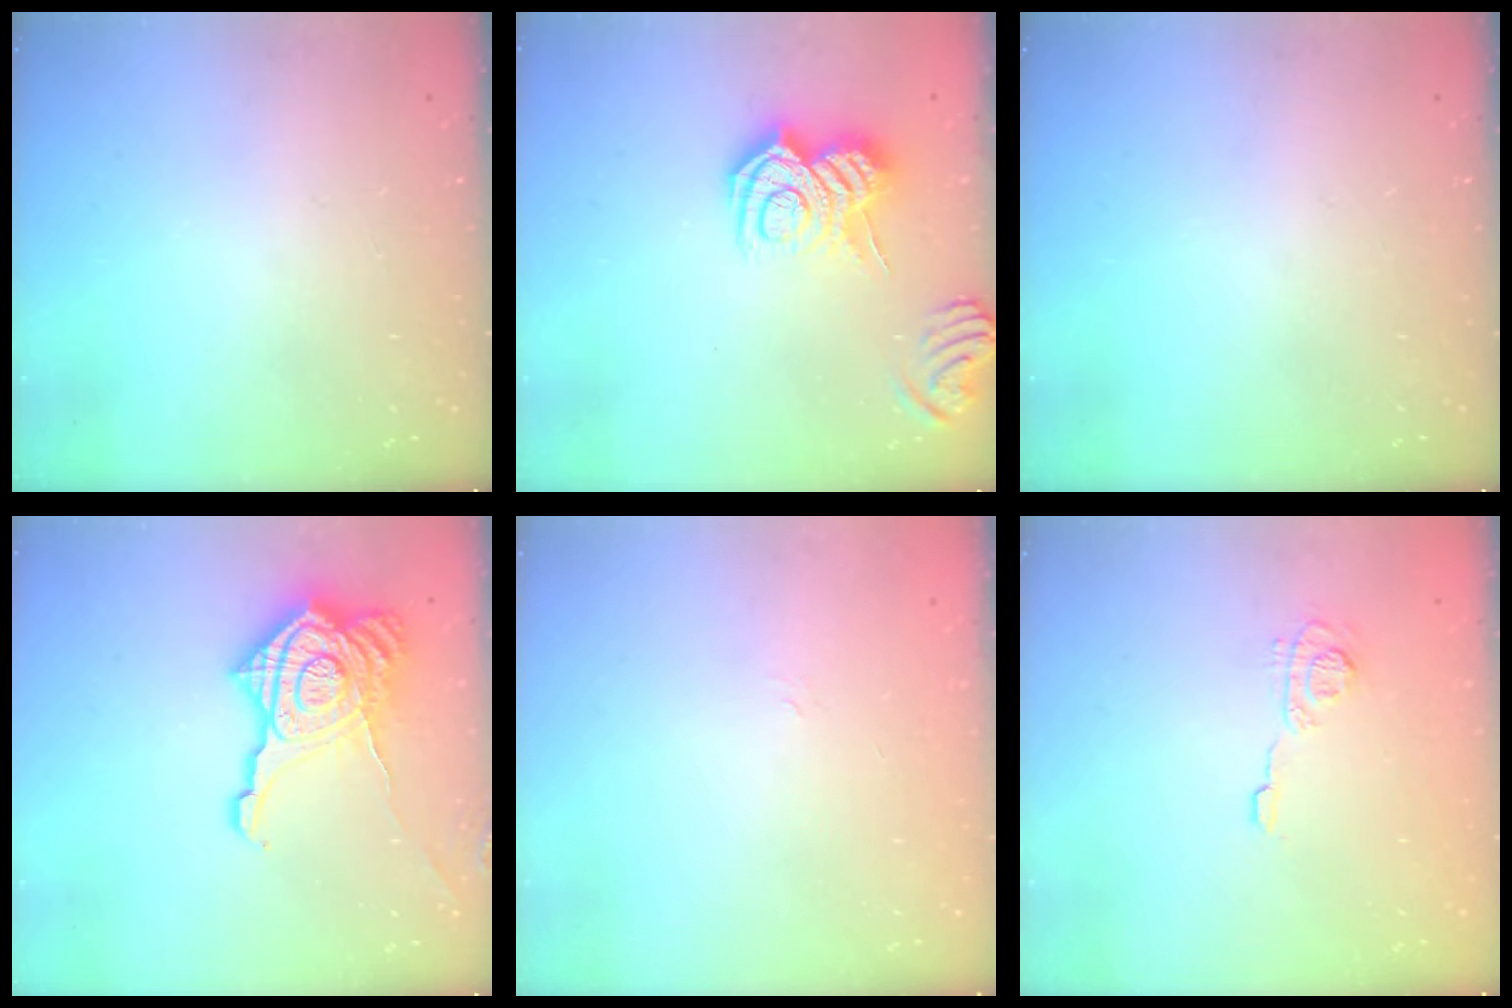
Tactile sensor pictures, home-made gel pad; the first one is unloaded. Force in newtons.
{"total": 11.4, "press": 11.4, "slide": 0.6}
{"total": 0.0}
{"total": 24.8, "press": 24.7, "slide": 1.8}
{"total": 2.3, "press": 2.0, "slide": 1.1}
{"total": 7.6, "press": 7.5, "slide": 0.9}